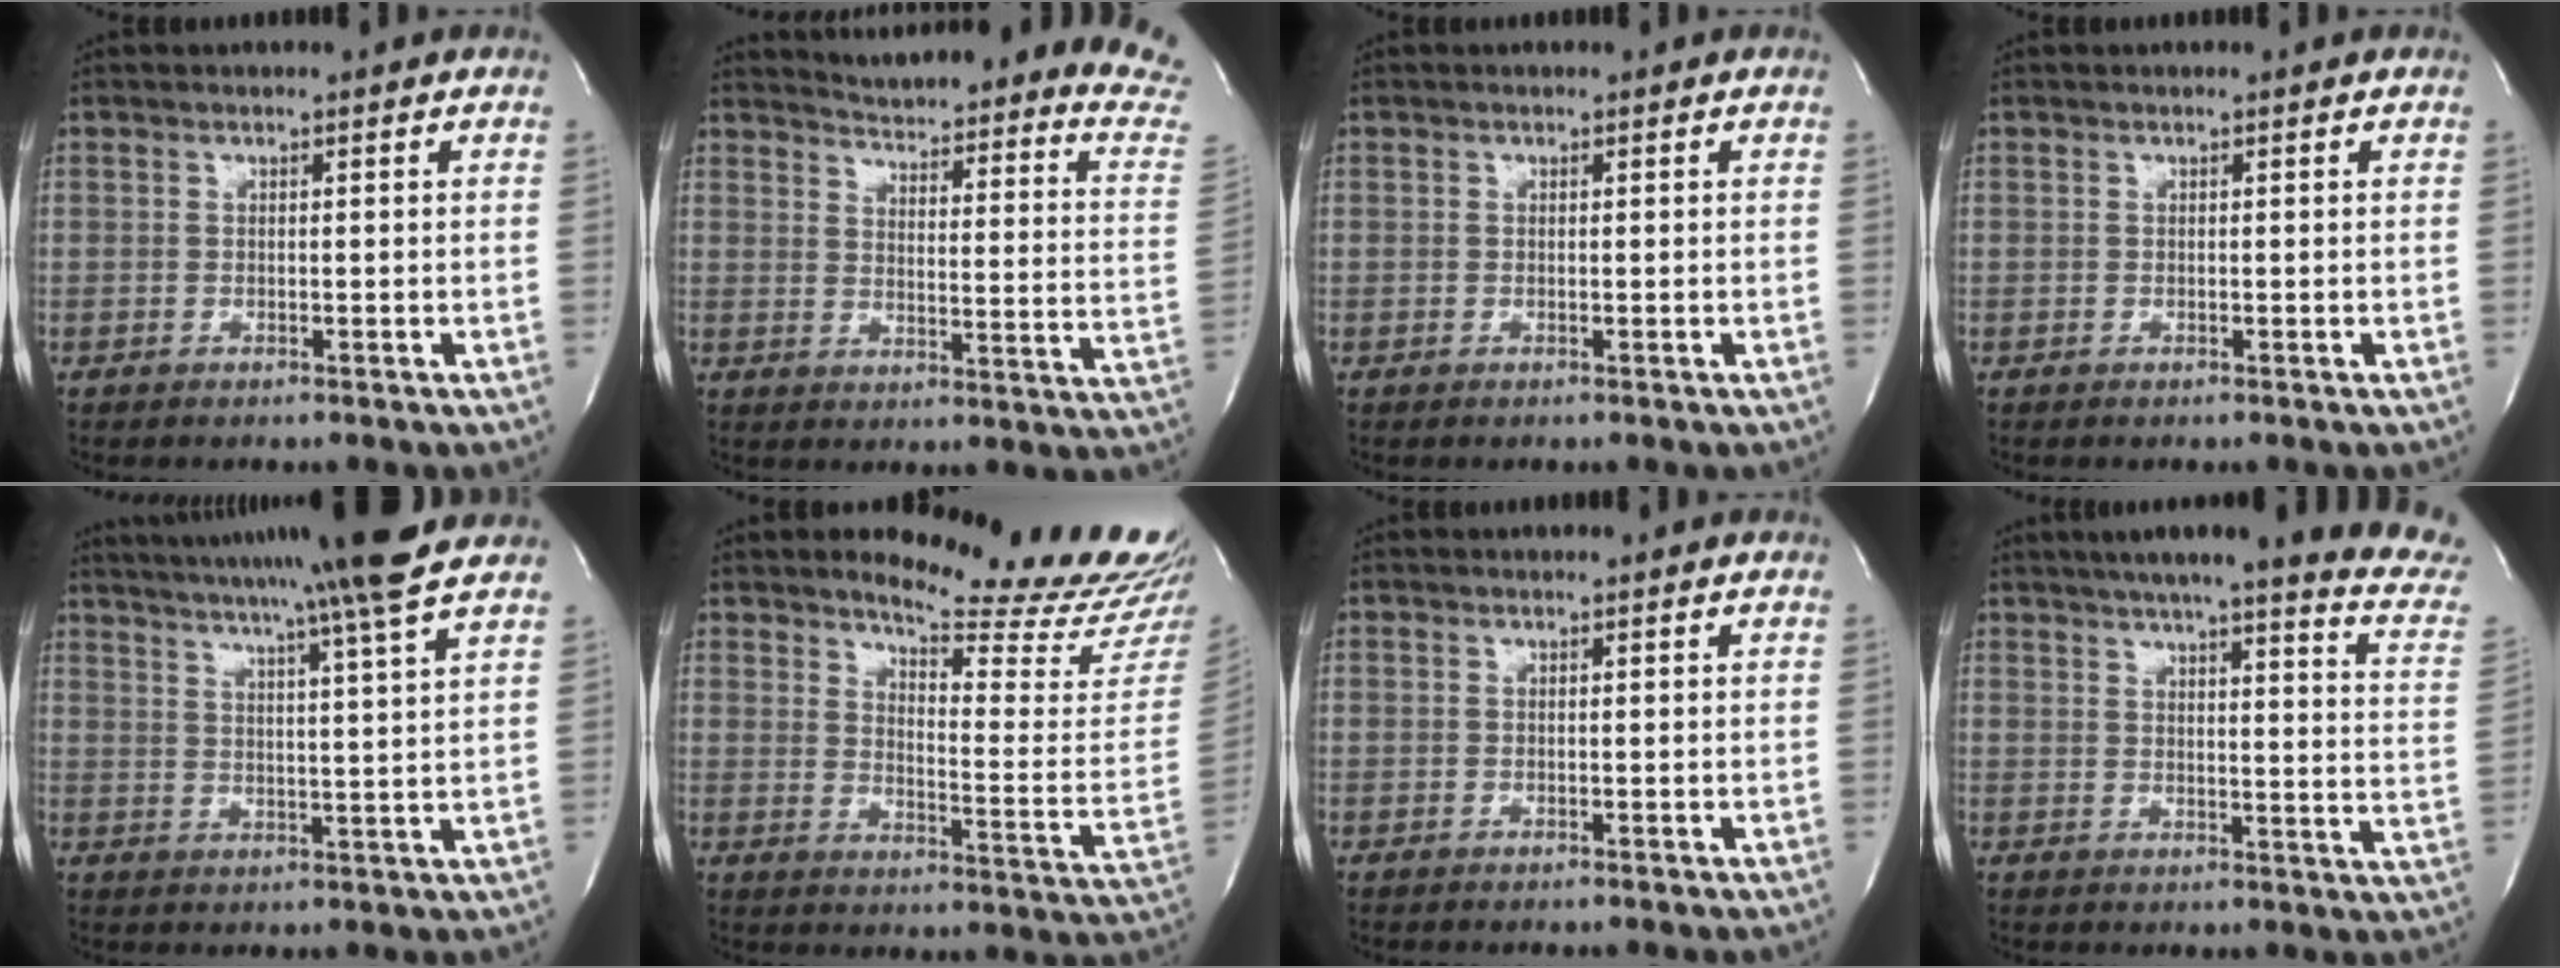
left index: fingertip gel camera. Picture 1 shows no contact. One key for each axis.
{"total": 24.4, "fx": 23.5, "fy": 0.3, "fz": 6.5, "tx": -0.082, "ty": -0.146, "tz": 0.259}
{"total": 0.0}
{"total": 0.0}
{"total": 18.0, "fx": 15.4, "fy": -2.6, "fz": 8.9, "tx": -0.157, "ty": -0.026, "tz": 0.211}
{"total": 19.5, "fx": 18.3, "fy": 0.4, "fz": 6.7, "tx": -0.098, "ty": -0.130, "tz": 0.219}
{"total": 0.0}
{"total": 22.9, "fx": 19.6, "fy": 0.6, "fz": 11.8, "tx": -0.163, "ty": -0.056, "tz": 0.227}